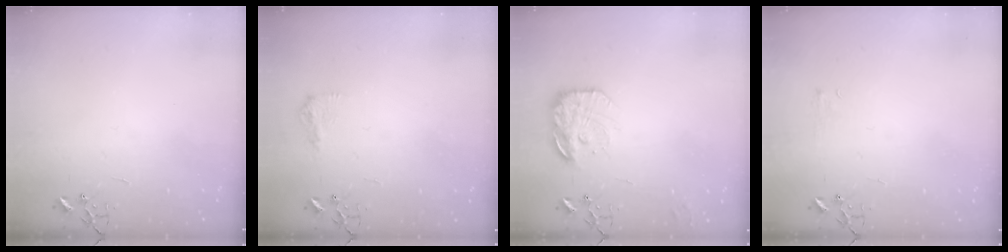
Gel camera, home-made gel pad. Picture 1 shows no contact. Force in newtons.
{"total": 7.9, "press": 7.9, "slide": 0.3}
{"total": 16.0, "press": 15.9, "slide": 1.3}
{"total": 3.8, "press": 3.8, "slide": 0.5}